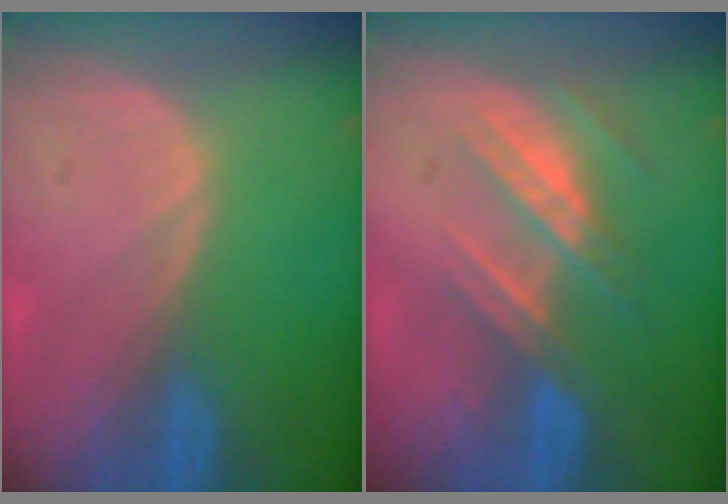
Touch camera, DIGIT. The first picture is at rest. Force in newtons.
{"total": 7.2, "press": 6.6, "slide": 2.9}